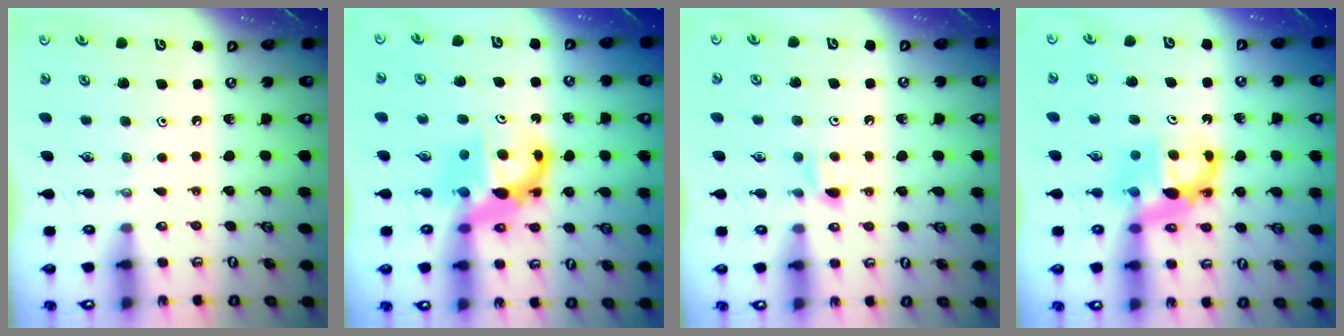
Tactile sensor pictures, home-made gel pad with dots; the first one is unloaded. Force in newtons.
{"total": 7.6, "press": 7.6, "slide": 0.6}
{"total": 4.0, "press": 4.0, "slide": 0.4}
{"total": 8.2, "press": 8.2, "slide": 0.2}